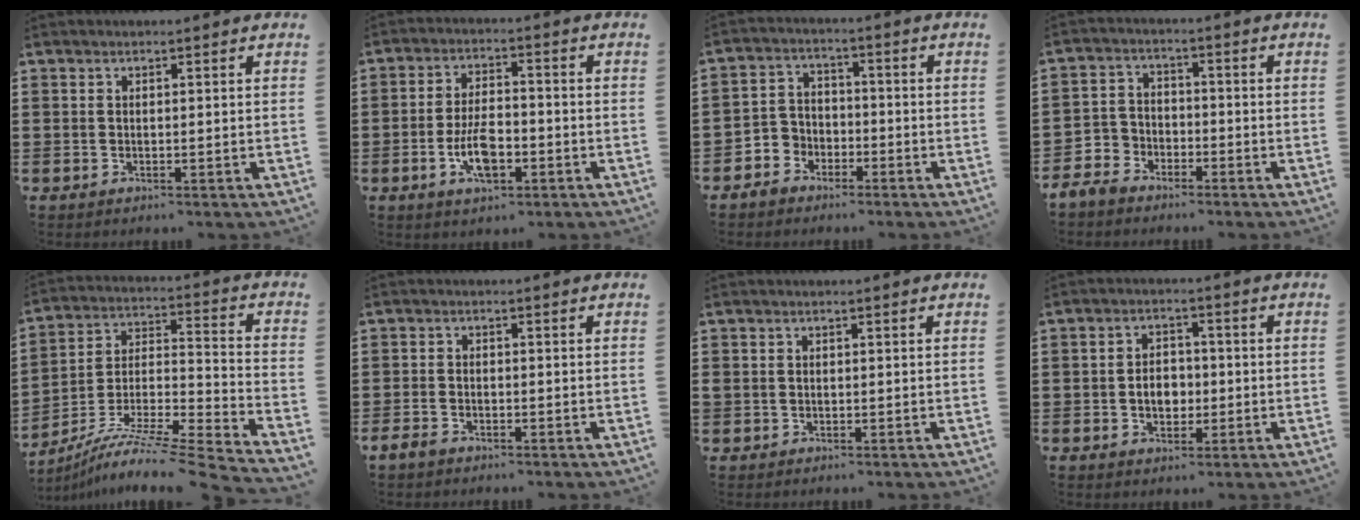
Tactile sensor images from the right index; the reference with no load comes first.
{"total": 6.7, "force": [-2.2, 3.1, 5.5], "torque": [-0.117, 0.002, -0.044]}
{"total": 3.7, "force": [-2.4, 2.8, 0.3], "torque": [-0.024, 0.007, -0.055]}
{"total": 4.2, "force": [-3.3, 2.4, 0.7], "torque": [-0.044, 0.000, -0.077]}
{"total": 8.9, "force": [-7.3, 0.0, 5.0], "torque": [-0.081, 0.001, -0.150]}
{"total": 1.7, "force": [-1.4, 0.7, 0.6], "torque": [-0.022, 0.000, -0.031]}
{"total": 0.6, "force": [-0.1, 0.6, 0.1], "torque": [-0.002, 0.004, -0.002]}
{"total": 4.0, "force": [-0.8, 2.8, 2.7], "torque": [-0.040, 0.000, -0.021]}